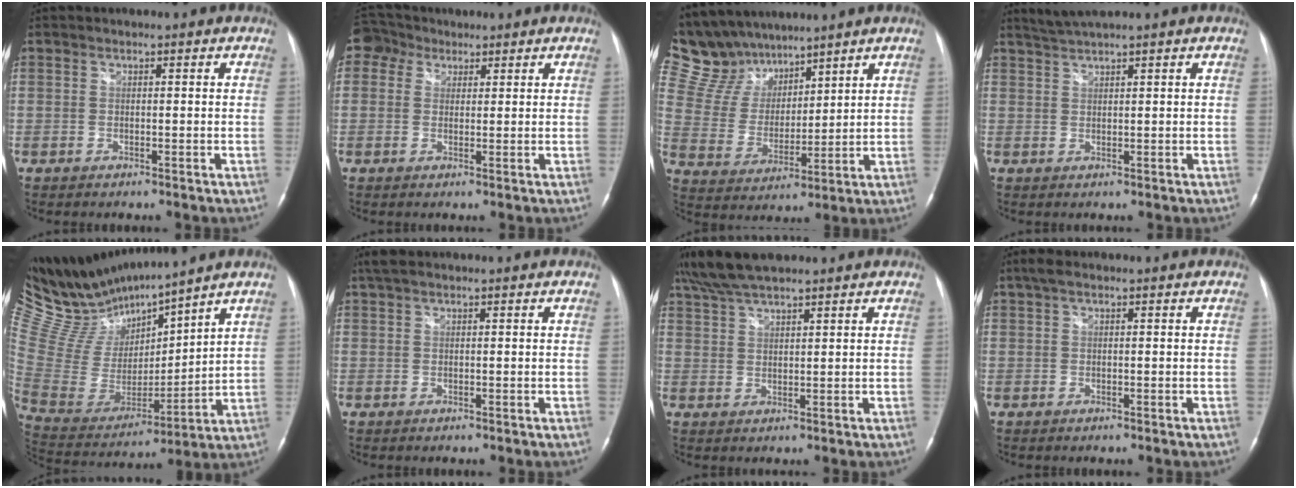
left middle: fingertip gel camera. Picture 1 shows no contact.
{"total": 4.4, "force": [2.4, 3.6, 0.9], "torque": [-0.026, 0.027, 0.044]}
{"total": 12.0, "force": [10.7, 5.0, 2.2], "torque": [-0.060, 0.025, 0.218]}
{"total": 2.5, "force": [2.2, -0.8, 0.8], "torque": [-0.021, 0.010, 0.050]}
{"total": 18.3, "force": [16.7, 2.3, 7.2], "torque": [-0.155, -0.007, 0.331]}
{"total": 2.0, "force": [1.4, 0.7, 1.3], "torque": [-0.029, 0.024, 0.027]}
{"total": 8.0, "force": [6.8, 1.4, 4.0], "torque": [-0.081, 0.032, 0.125]}
{"total": 1.8, "force": [0.9, 0.7, 1.3], "torque": [-0.028, 0.022, 0.015]}